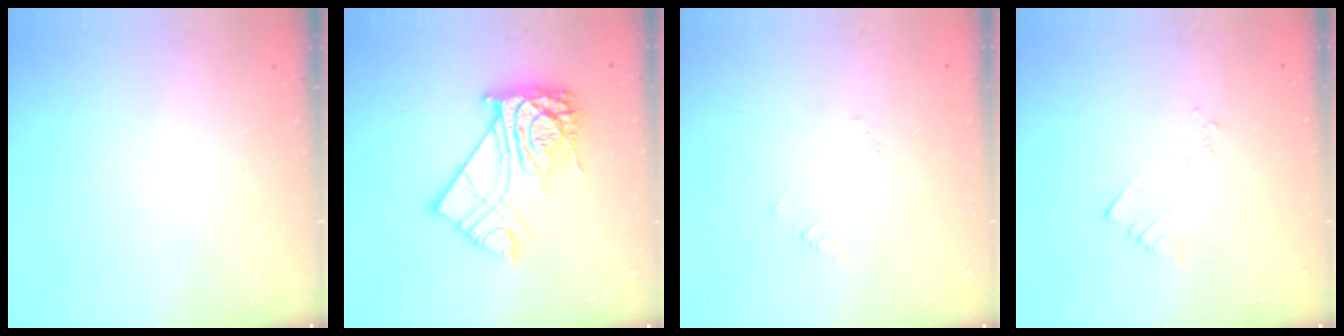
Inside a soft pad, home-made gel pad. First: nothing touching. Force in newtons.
{"total": 15.8, "press": 15.7, "slide": 1.3}
{"total": 2.7, "press": 2.7, "slide": 0.2}
{"total": 2.1, "press": 2.1, "slide": 0.3}